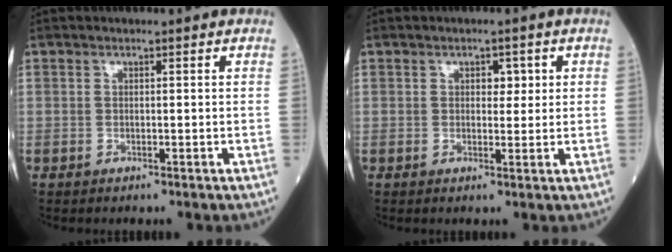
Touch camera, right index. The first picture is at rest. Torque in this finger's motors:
{"motor_torque": [0.04, 0.02, 0.01, 0.01]}